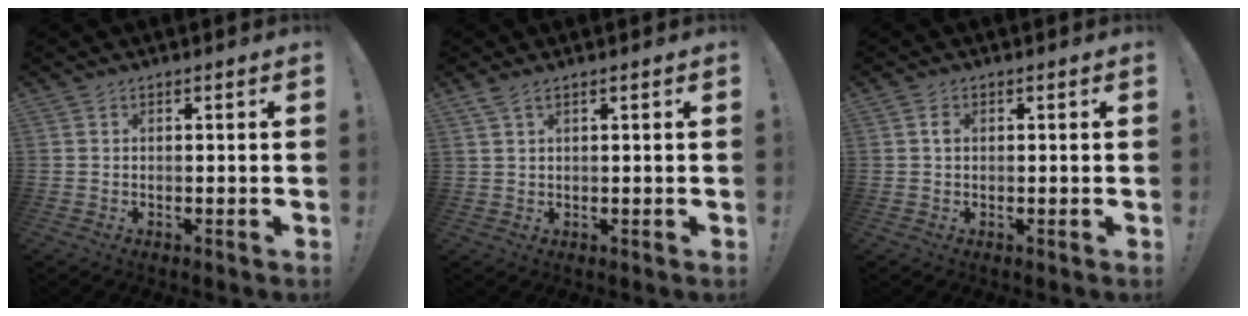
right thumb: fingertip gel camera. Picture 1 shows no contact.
{"total": 2.5, "force": [1.5, 0.8, 1.9], "torque": [-0.040, 0.001, 0.028]}
{"total": 1.6, "force": [0.4, 1.0, 1.2], "torque": [-0.022, 0.005, 0.005]}